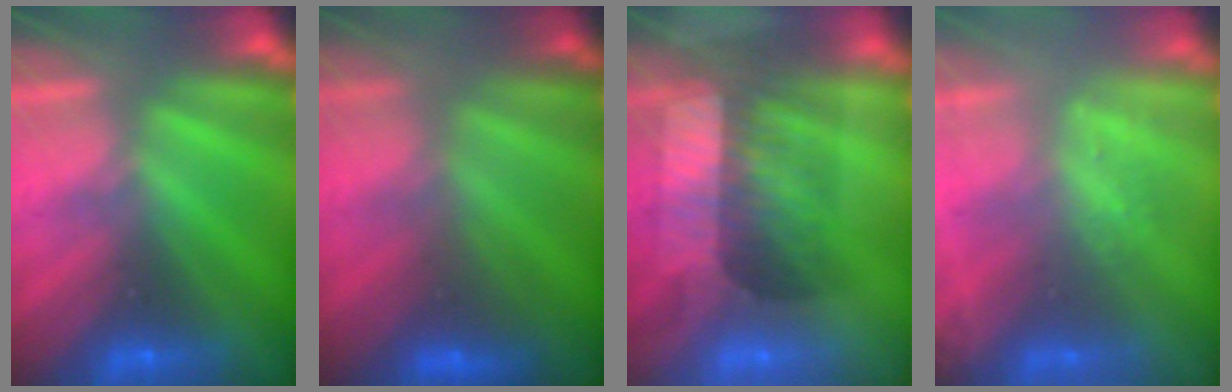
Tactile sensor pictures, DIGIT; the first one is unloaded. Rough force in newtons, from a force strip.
{"total": 2.9}
{"total": 3.3}
{"total": 2.4}